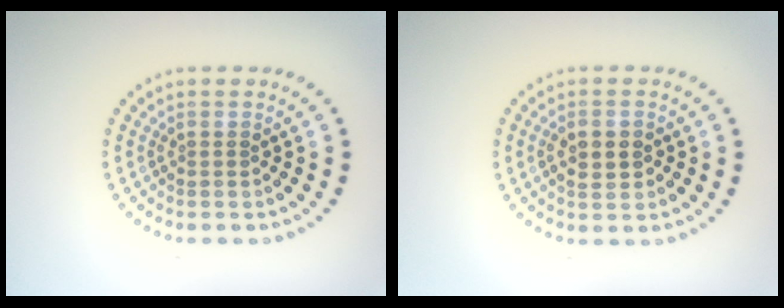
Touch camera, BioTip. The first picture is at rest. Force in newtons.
{"total": 2.7, "press": 2.7, "slide": 0.2}